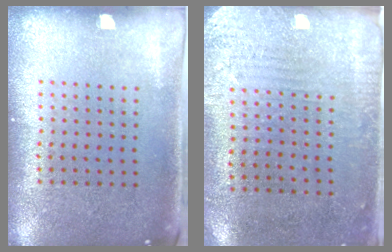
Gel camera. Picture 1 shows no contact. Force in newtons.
{"total": 2.9, "press": 2.4, "slide": 1.6}